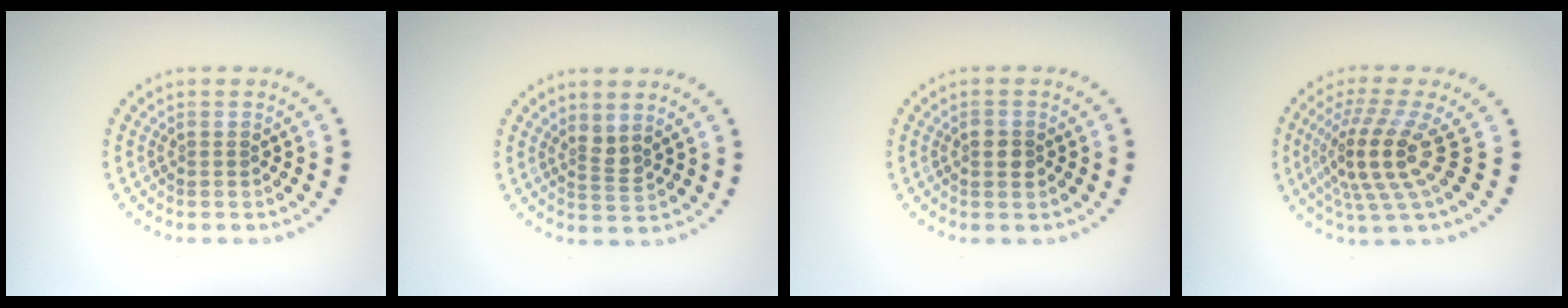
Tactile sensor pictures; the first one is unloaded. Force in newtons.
{"total": 1.5, "press": 1.2, "slide": 1.0}
{"total": 1.3, "press": 1.3, "slide": 0.0}
{"total": 5.1, "press": 3.6, "slide": 3.6}